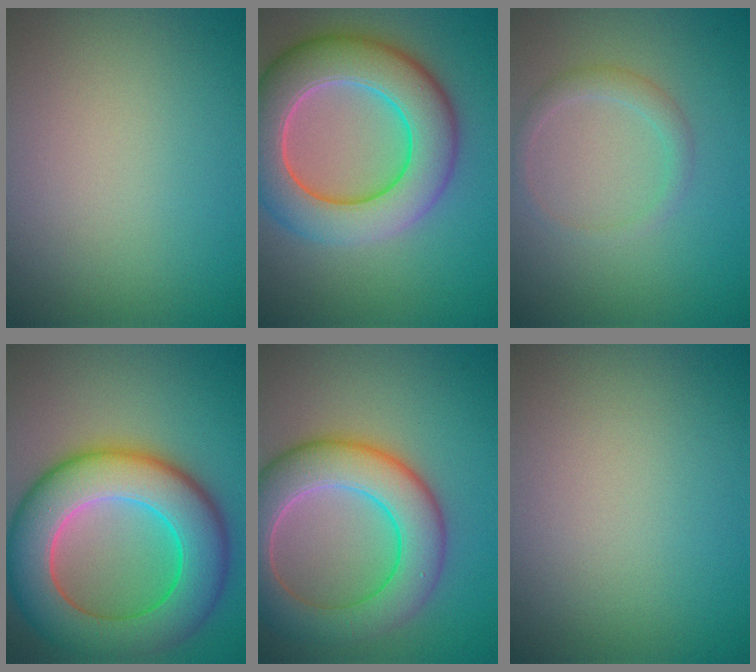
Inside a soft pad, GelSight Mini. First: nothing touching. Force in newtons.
{"total": 9.8, "press": 9.8, "slide": 0.3}
{"total": 1.6, "press": 1.6, "slide": 0.0}
{"total": 11.3, "press": 11.3, "slide": 0.3}
{"total": 8.4, "press": 8.3, "slide": 0.5}
{"total": 0.0}